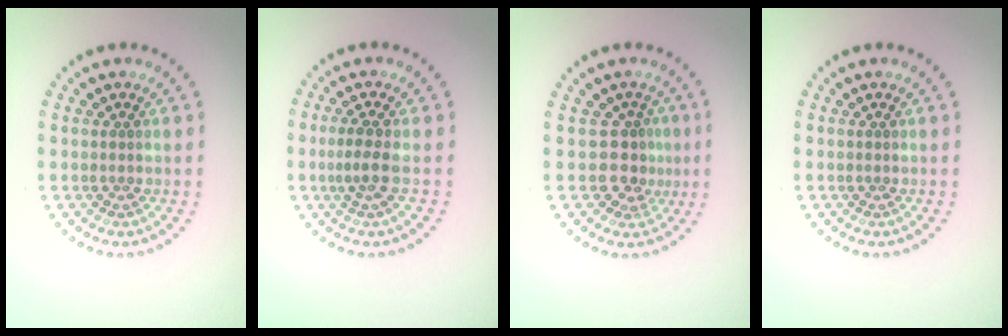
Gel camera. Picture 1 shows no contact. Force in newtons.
{"total": 2.0, "press": 1.5, "slide": 1.3}
{"total": 2.4, "press": 2.0, "slide": 1.4}
{"total": 0.0}